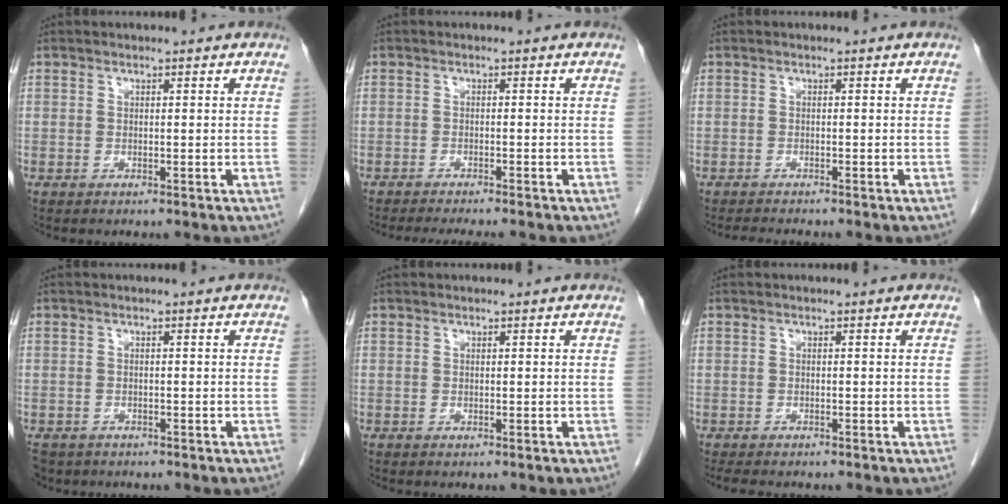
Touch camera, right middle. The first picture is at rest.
{"total": 6.9, "force": [-6.1, 0.4, 3.3], "torque": [-0.035, -0.014, -0.089]}
{"total": 2.4, "force": [-2.2, -0.3, 0.8], "torque": [-0.012, -0.008, -0.034]}
{"total": 5.7, "force": [-4.2, 3.4, 1.8], "torque": [-0.044, -0.006, -0.063]}
{"total": 0.0}
{"total": 3.7, "force": [-3.0, 2.0, 0.1], "torque": [0.001, 0.005, -0.039]}